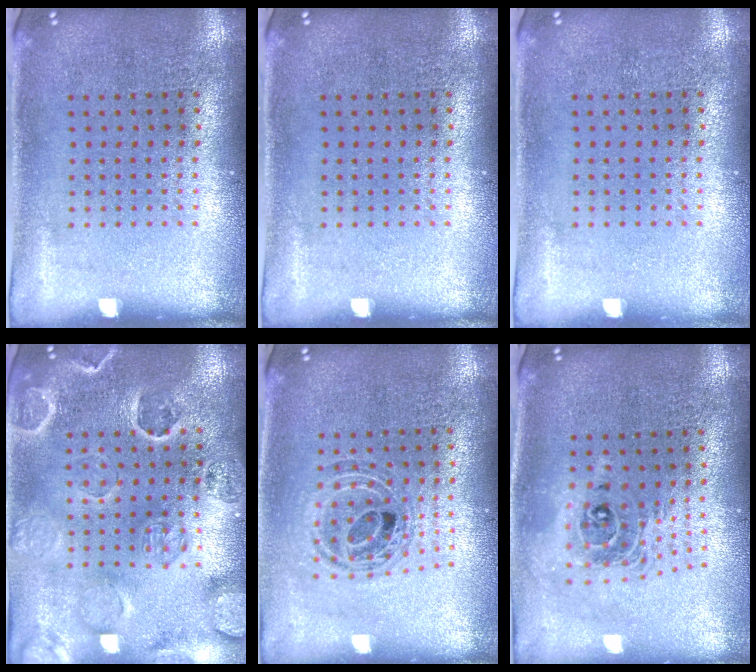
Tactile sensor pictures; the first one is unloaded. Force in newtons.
{"total": 0.0}
{"total": 0.0}
{"total": 2.8, "press": 2.7, "slide": 0.5}
{"total": 0.8, "press": 0.8, "slide": 0.1}
{"total": 1.9, "press": 1.5, "slide": 1.3}